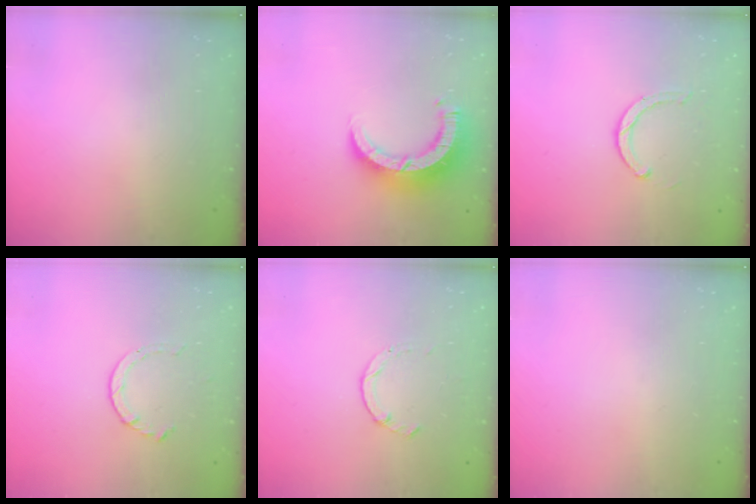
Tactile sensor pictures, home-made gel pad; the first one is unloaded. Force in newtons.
{"total": 10.0, "press": 9.9, "slide": 1.2}
{"total": 2.9, "press": 2.9, "slide": 0.4}
{"total": 3.5, "press": 3.5, "slide": 0.4}
{"total": 1.0, "press": 1.0, "slide": 0.3}
{"total": 0.0}